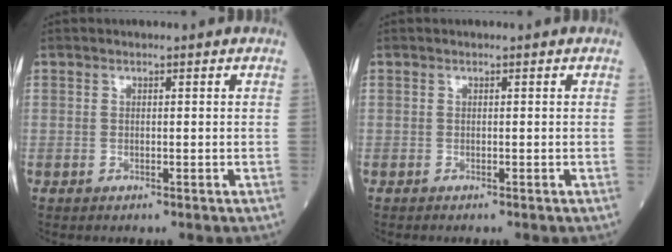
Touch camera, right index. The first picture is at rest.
{"total": 0.0}